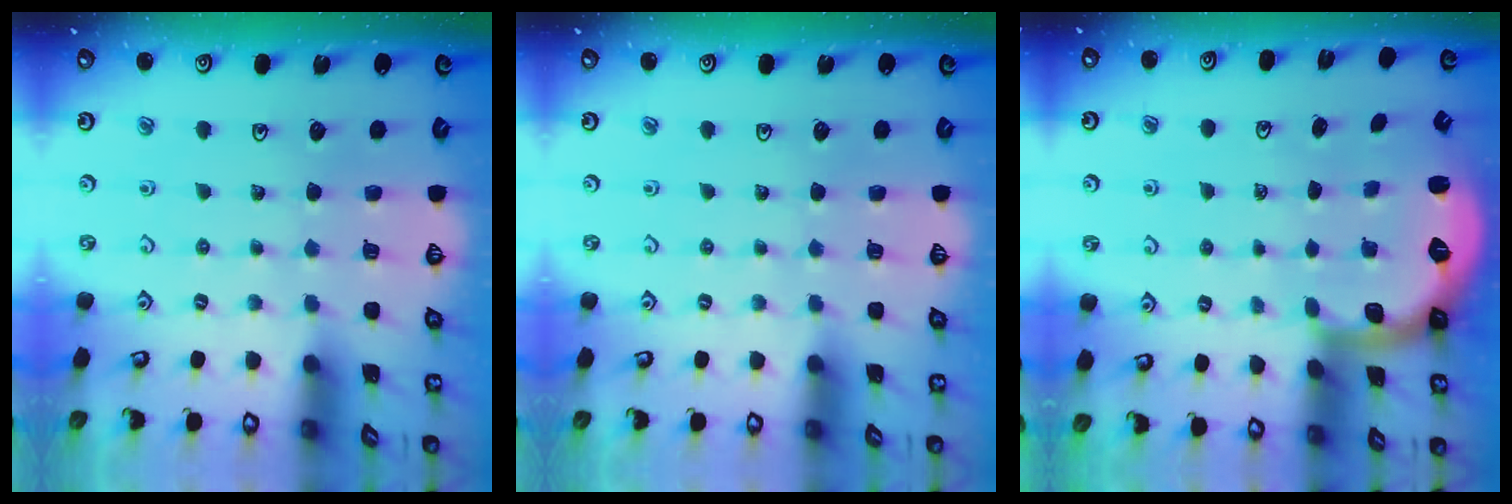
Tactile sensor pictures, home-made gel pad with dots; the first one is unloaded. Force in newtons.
{"total": 0.0}
{"total": 2.0, "press": 1.6, "slide": 1.2}